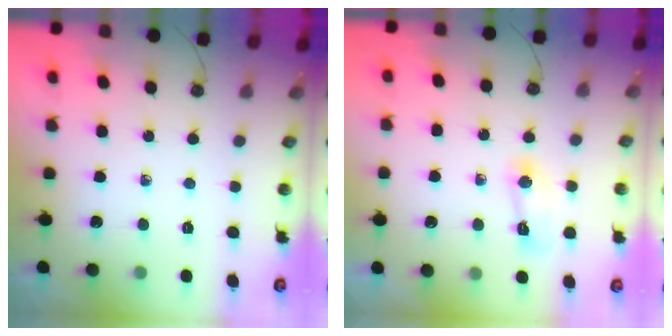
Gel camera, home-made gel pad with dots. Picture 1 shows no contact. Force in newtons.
{"total": 5.5, "press": 5.4, "slide": 0.7}